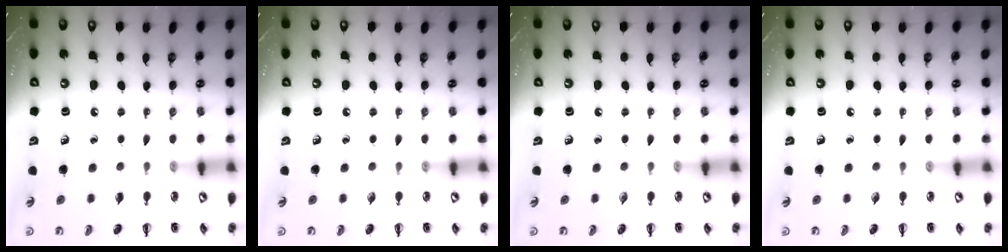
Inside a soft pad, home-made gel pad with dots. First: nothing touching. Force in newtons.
{"total": 0.0}
{"total": 0.0}
{"total": 0.0}